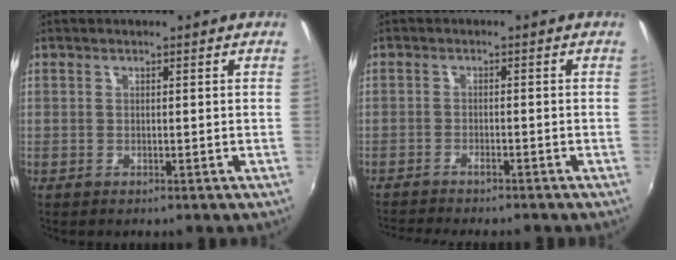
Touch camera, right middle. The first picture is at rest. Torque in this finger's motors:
{"motor_torque": [1.01, -1.13, 0.25, 0.08]}